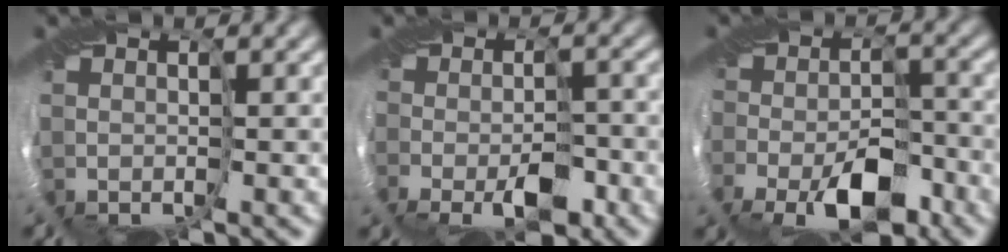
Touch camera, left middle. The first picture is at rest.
{"total": 1.6, "force": [-1.4, 0.3, 0.7], "torque": [0.001, -0.004, -0.023]}
{"total": 3.9, "force": [-2.7, 1.7, 2.3], "torque": [-0.026, -0.008, -0.047]}